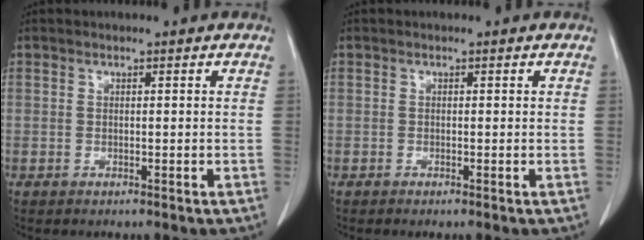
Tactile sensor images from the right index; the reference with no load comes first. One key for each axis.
{"total": 0.0}